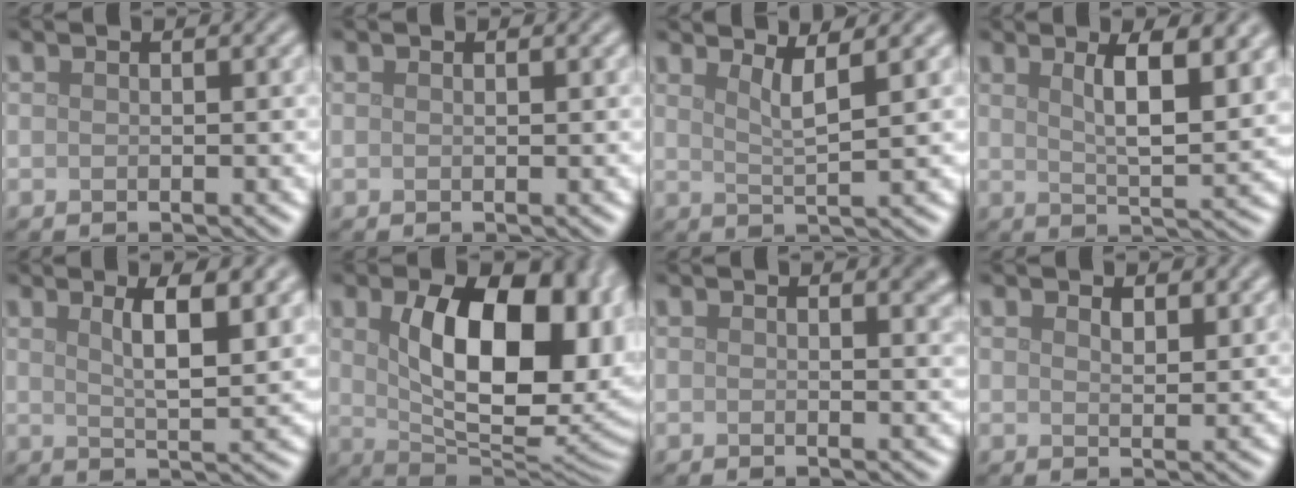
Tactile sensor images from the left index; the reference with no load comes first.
{"total": 0.0}
{"total": 2.7, "force": [1.8, 0.5, 2.0], "torque": [-0.025, -0.001, 0.030]}
{"total": 7.0, "force": [3.0, 2.0, 6.1], "torque": [-0.080, 0.003, 0.046]}
{"total": 6.2, "force": [2.7, 1.7, 5.4], "torque": [-0.072, 0.001, 0.041]}
{"total": 14.1, "force": [2.5, 7.5, 11.6], "torque": [-0.146, -0.008, 0.049]}
{"total": 2.7, "force": [1.5, 1.0, 2.0], "torque": [-0.008, 0.004, 0.019]}
{"total": 2.0, "force": [1.5, 0.8, 1.1], "torque": [-0.020, -0.003, 0.027]}